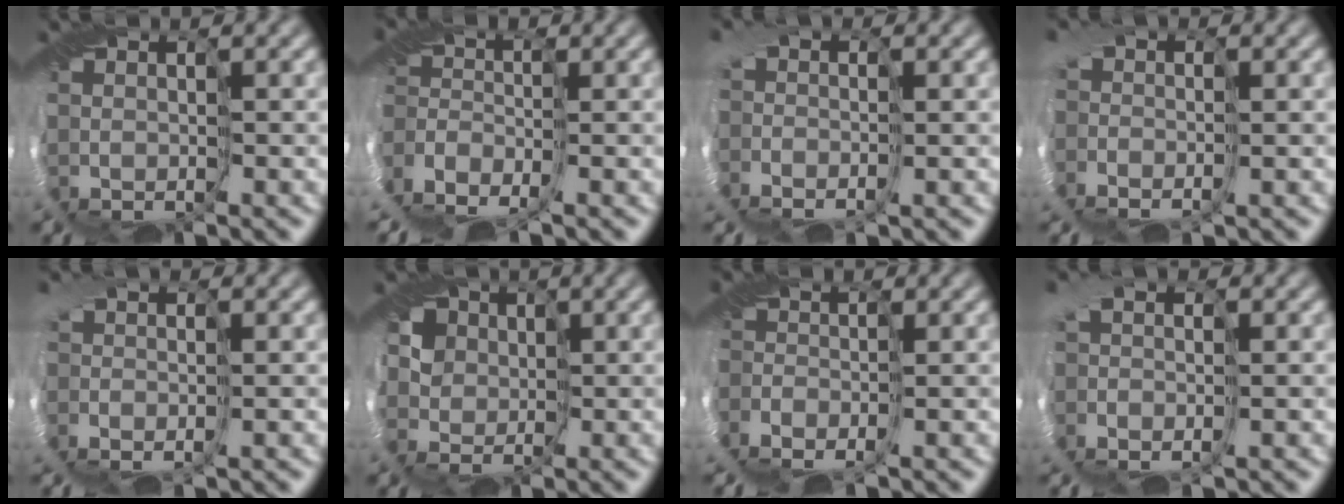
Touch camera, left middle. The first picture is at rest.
{"total": 5.1, "force": [-4.7, 1.5, 1.0], "torque": [-0.020, -0.017, -0.086]}
{"total": 3.3, "force": [-0.9, 2.4, 2.2], "torque": [-0.032, 0.003, -0.012]}
{"total": 3.6, "force": [-1.0, 2.6, 2.3], "torque": [-0.036, 0.003, -0.013]}
{"total": 2.5, "force": [-0.8, 1.6, 1.7], "torque": [-0.022, 0.000, -0.019]}
{"total": 6.6, "force": [2.2, 5.7, 2.4], "torque": [-0.027, 0.021, 0.012]}
{"total": 3.3, "force": [-2.9, 1.3, 0.6], "torque": [-0.005, -0.009, -0.051]}
{"total": 2.8, "force": [-0.8, 1.6, 2.2], "torque": [-0.036, 0.008, -0.020]}